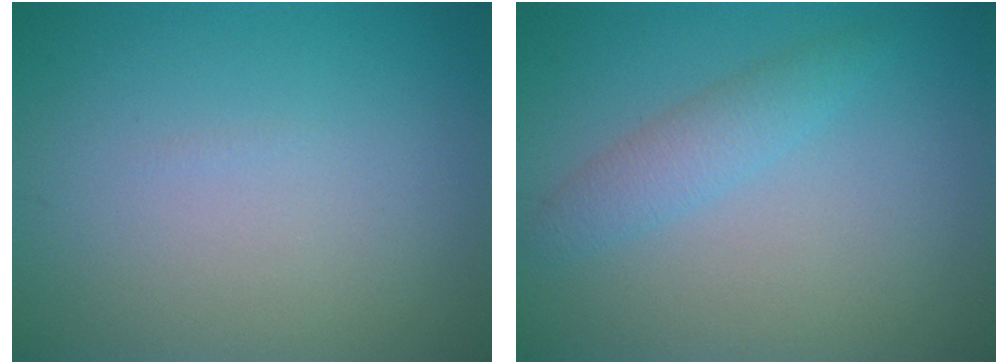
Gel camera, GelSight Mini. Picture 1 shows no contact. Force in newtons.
{"total": 2.2, "press": 2.2, "slide": 0.1}